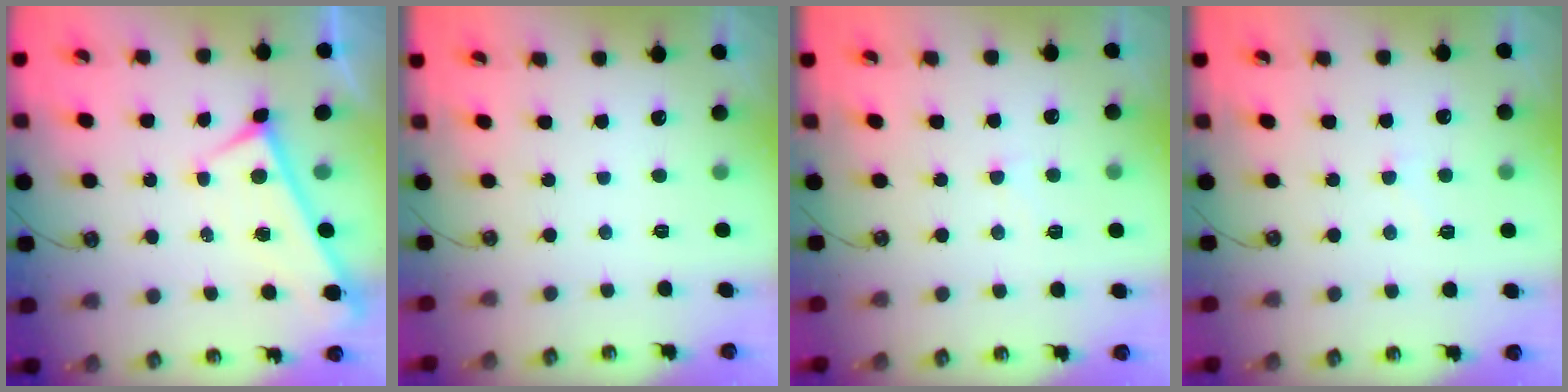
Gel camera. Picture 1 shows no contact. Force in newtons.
{"total": 0.0}
{"total": 2.2, "press": 2.2, "slide": 0.5}
{"total": 5.3, "press": 5.3, "slide": 0.5}